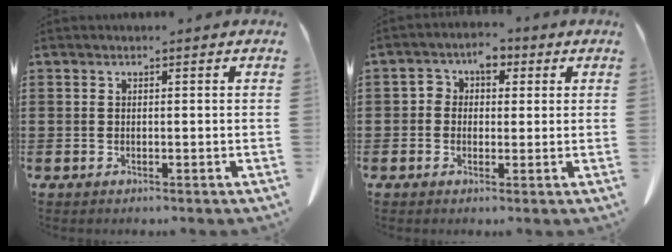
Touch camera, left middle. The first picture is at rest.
{"total": 3.2, "force": [0.6, 2.6, 1.6], "torque": [-0.038, 0.012, 0.002]}